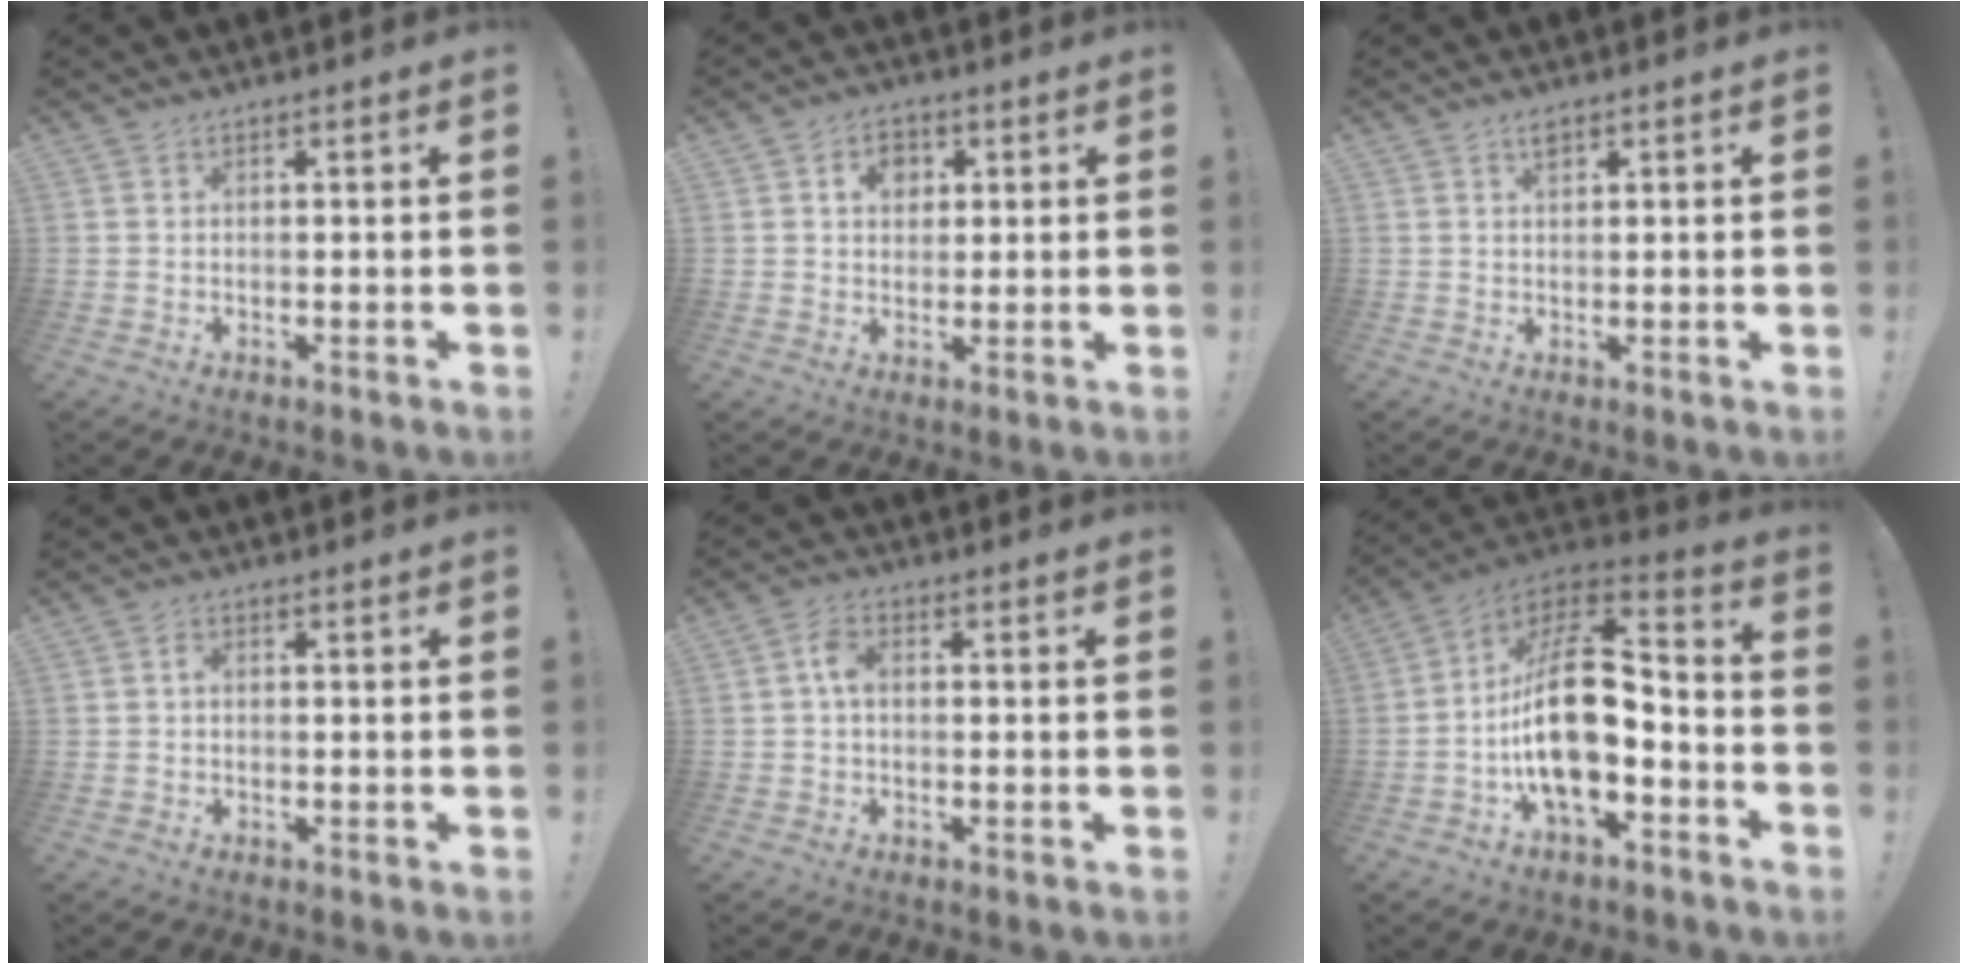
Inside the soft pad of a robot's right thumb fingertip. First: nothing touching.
{"total": 5.5, "force": [1.9, 4.5, 2.7], "torque": [-0.032, 0.000, 0.030]}
{"total": 1.7, "force": [1.0, 0.8, 1.0], "torque": [-0.007, -0.004, 0.016]}
{"total": 0.7, "force": [-0.3, 0.5, 0.5], "torque": [-0.009, 0.003, -0.006]}
{"total": 4.0, "force": [0.2, 2.3, 3.3], "torque": [-0.054, 0.009, 0.003]}
{"total": 19.6, "force": [-3.0, 10.4, 16.4], "torque": [-0.297, 0.024, -0.044]}